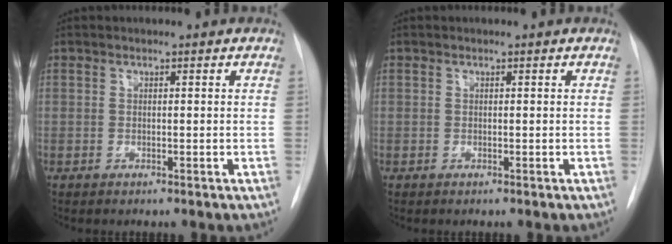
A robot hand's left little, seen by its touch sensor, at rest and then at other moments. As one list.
[{"total": 0.0}]